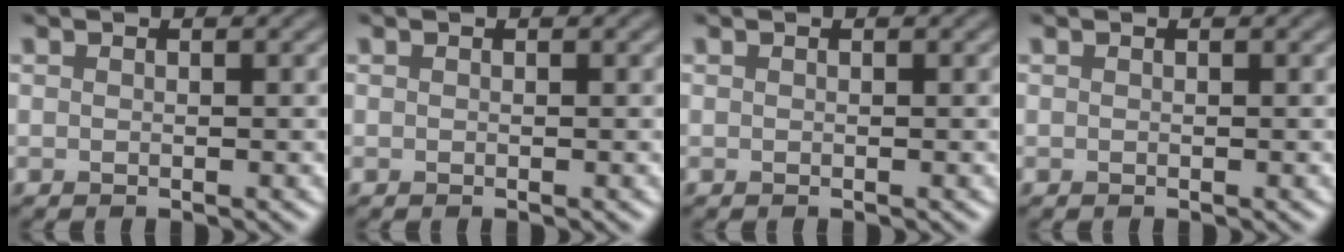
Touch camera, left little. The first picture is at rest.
{"total": 0.0}
{"total": 0.0}
{"total": 0.0}